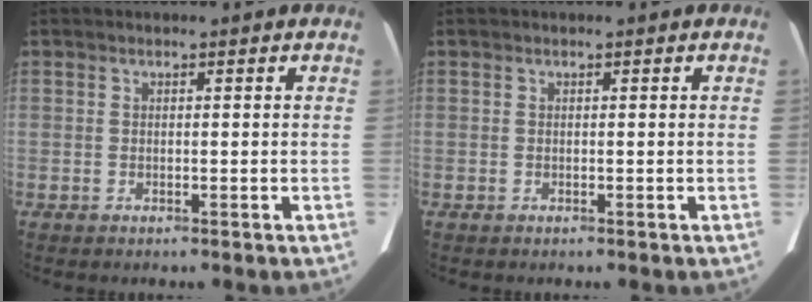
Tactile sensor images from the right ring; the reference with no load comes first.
{"total": 0.0}